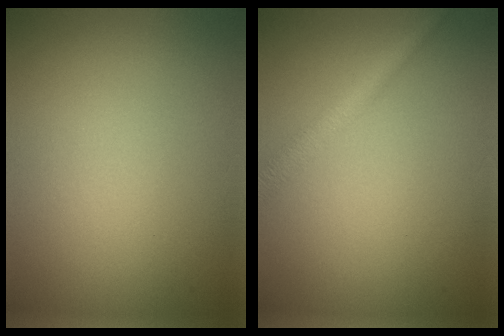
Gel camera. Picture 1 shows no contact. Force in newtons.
{"total": 2.3, "press": 2.3, "slide": 0.1}